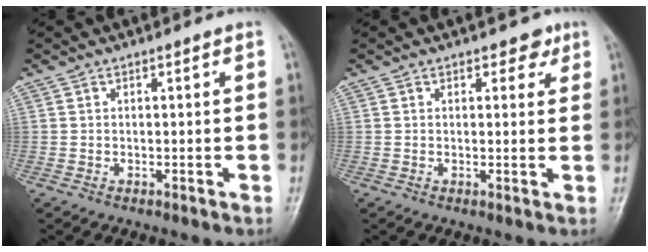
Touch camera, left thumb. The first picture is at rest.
{"total": 2.6, "force": [1.5, 1.6, 1.4], "torque": [0.002, -0.005, 0.016]}